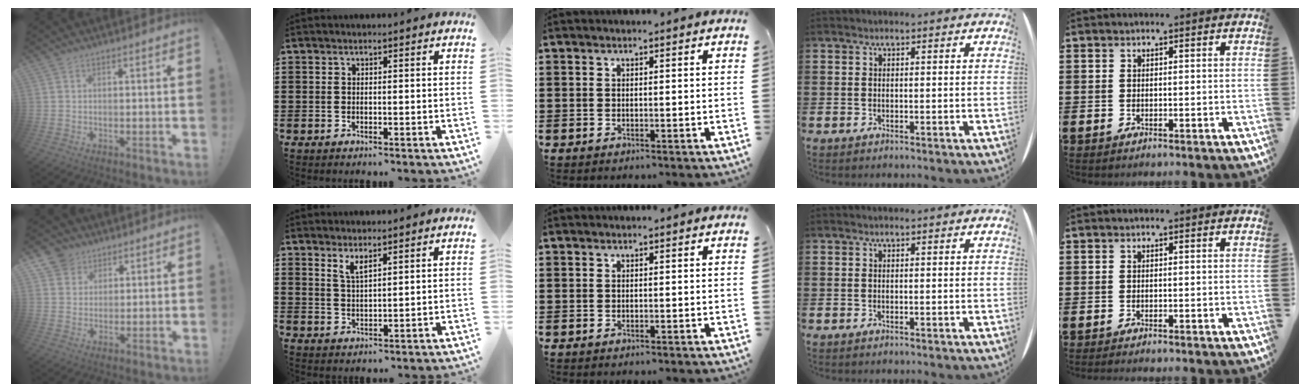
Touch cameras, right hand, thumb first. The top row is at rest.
{"thumb": {"total": 6.3, "force": [3.7, 5.1, 0.7], "torque": [-0.006, -0.026, 0.072]}, "index": {"total": 2.7, "force": [1.9, 0.7, 1.7], "torque": [-0.037, 0.003, 0.034]}}